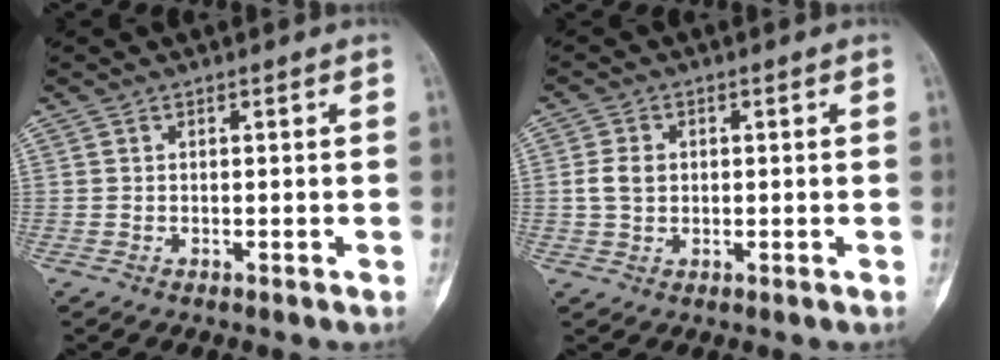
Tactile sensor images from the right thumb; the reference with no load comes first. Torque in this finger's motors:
{"motor_torque": [0.55, 0.36, 0.28, -0.32, 0.06]}